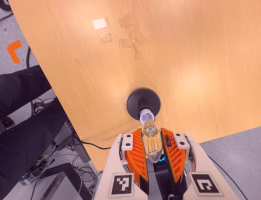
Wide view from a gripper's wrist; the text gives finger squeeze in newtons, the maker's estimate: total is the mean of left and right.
{"total": 12.6, "left": 12.8, "right": 12.3}